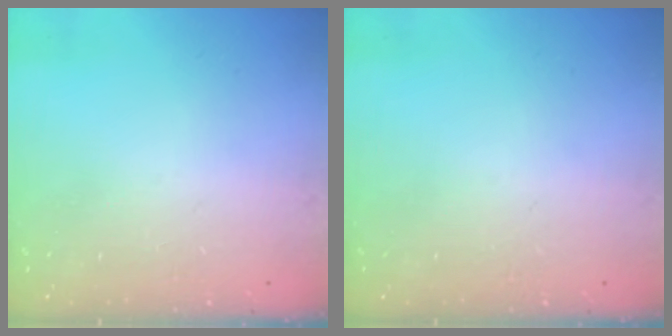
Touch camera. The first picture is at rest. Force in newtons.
{"total": 0.0}